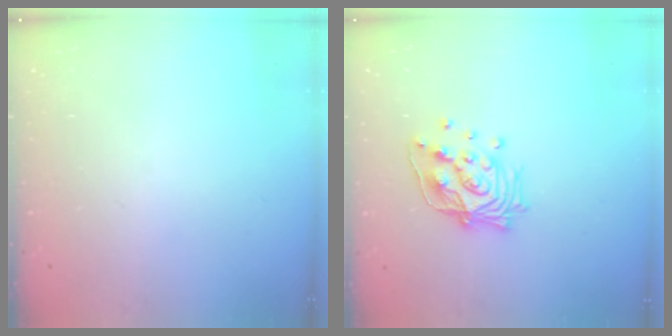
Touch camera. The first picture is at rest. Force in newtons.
{"total": 15.3, "press": 15.2, "slide": 1.1}